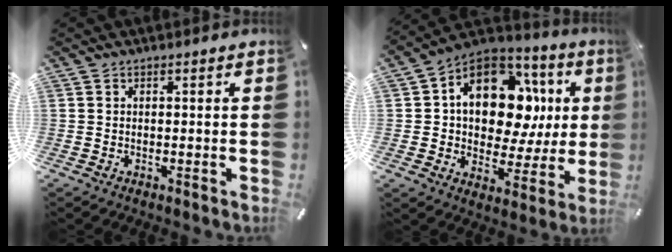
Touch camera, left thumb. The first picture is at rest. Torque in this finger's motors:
{"motor_torque": [2.53, 2.48, 0.53, -0.11, 0.35]}